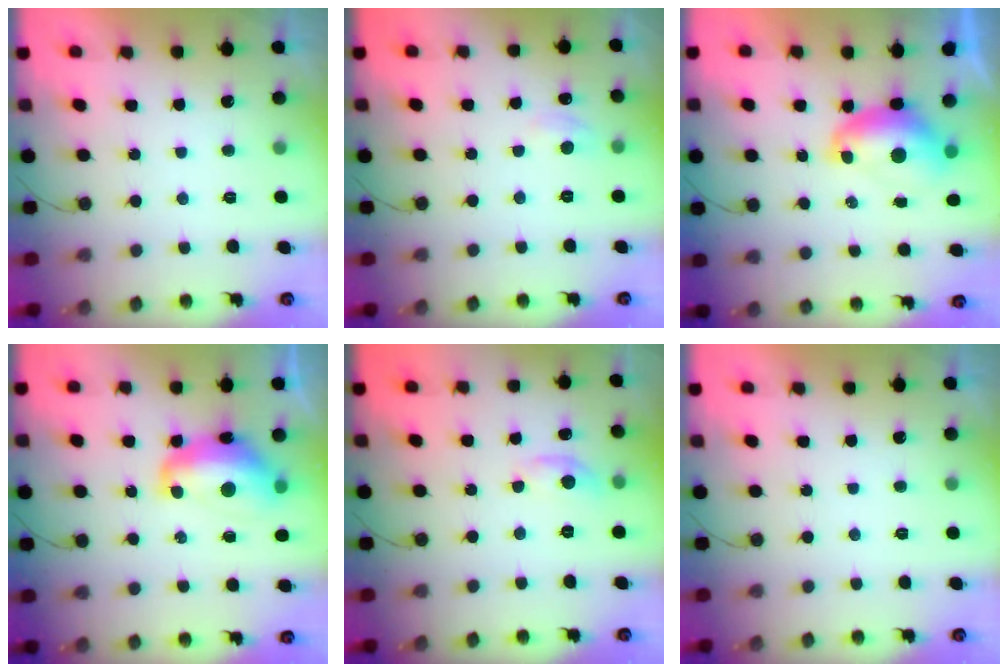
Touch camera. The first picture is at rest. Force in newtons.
{"total": 5.5, "press": 5.5, "slide": 0.7}
{"total": 8.2, "press": 8.1, "slide": 0.9}
{"total": 12.9, "press": 12.8, "slide": 1.1}
{"total": 4.9, "press": 4.9, "slide": 0.3}
{"total": 0.0}